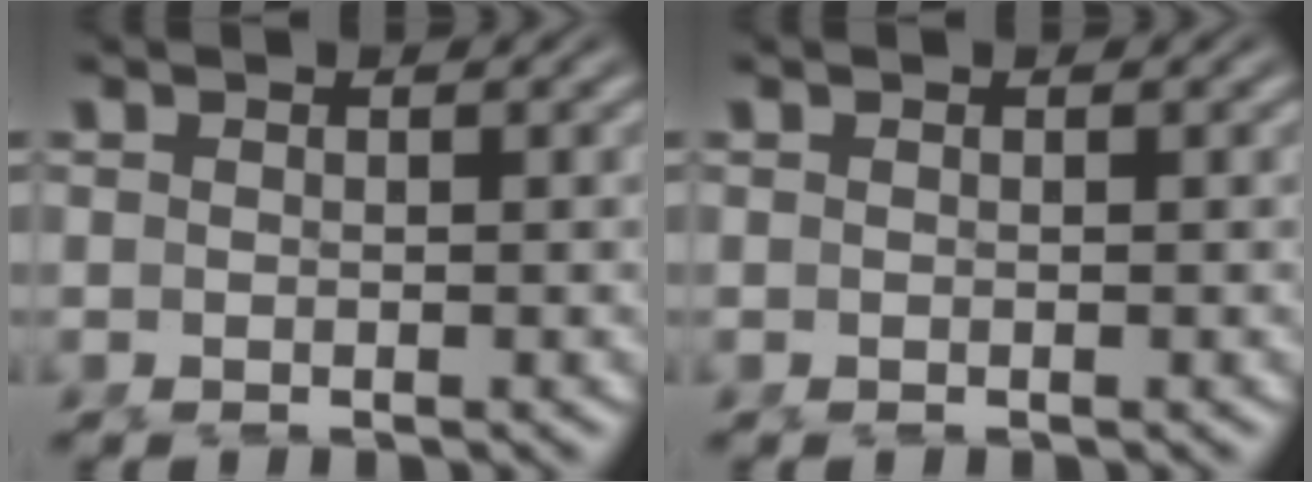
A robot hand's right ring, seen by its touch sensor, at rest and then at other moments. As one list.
[{"total": 0.0}]